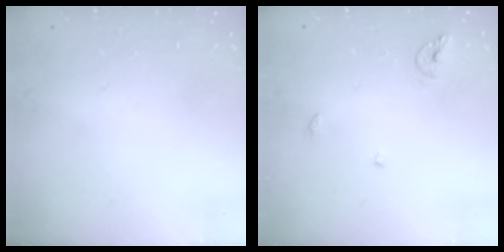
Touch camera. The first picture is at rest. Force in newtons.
{"total": 6.1, "press": 6.1, "slide": 0.6}